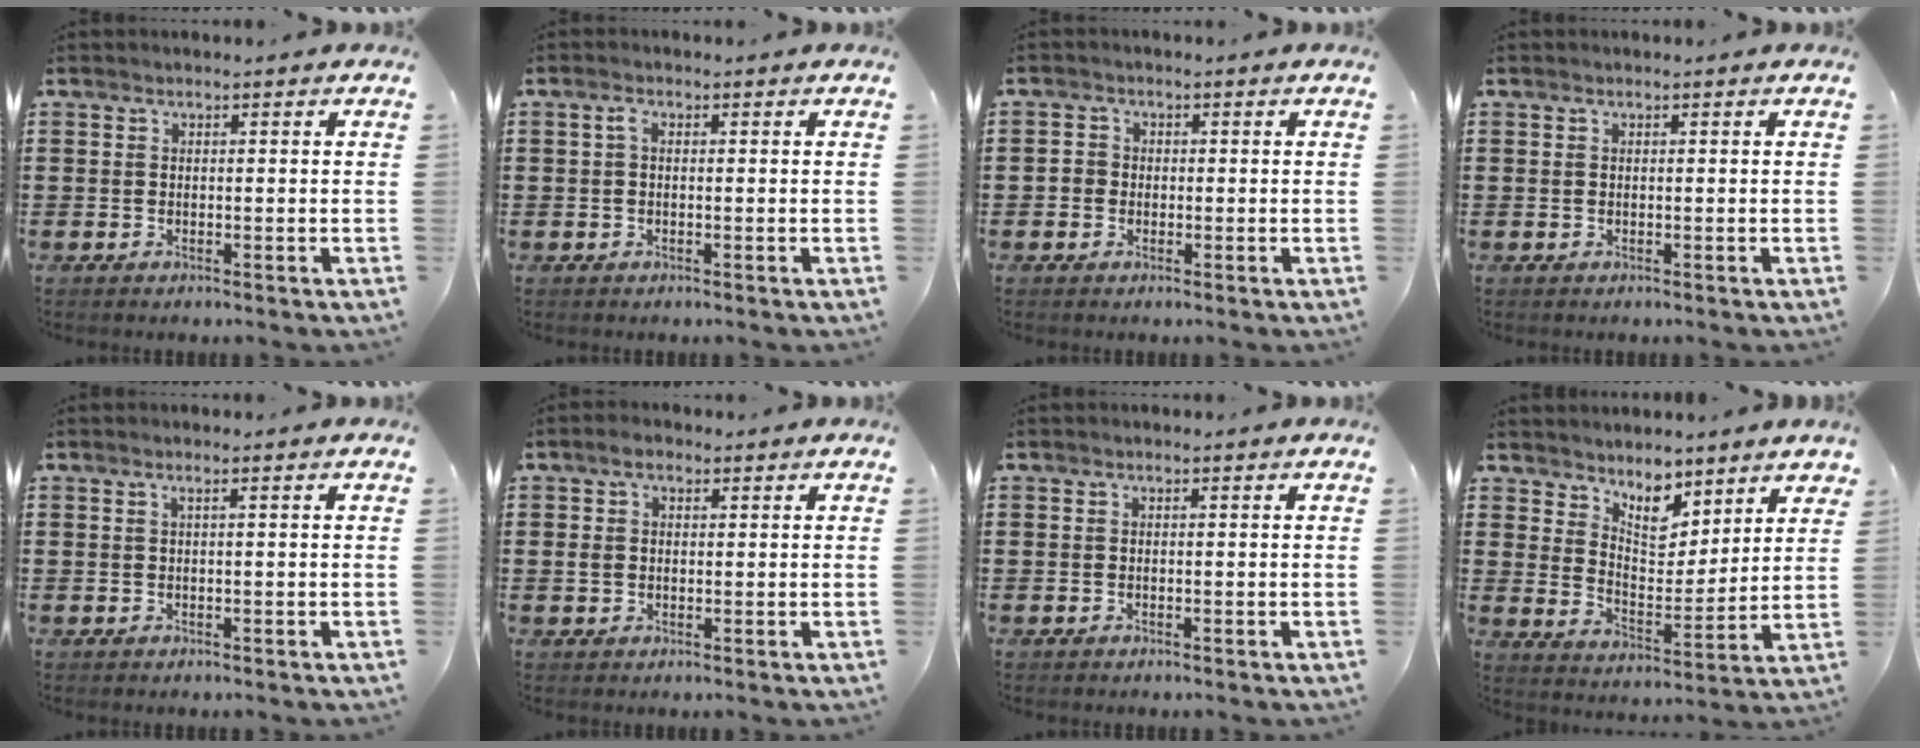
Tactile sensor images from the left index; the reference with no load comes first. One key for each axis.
{"total": 1.7, "fx": 0.1, "fy": 0.7, "fz": 1.5, "tx": -0.039, "ty": 0.000, "tz": -0.002}
{"total": 1.4, "fx": -0.2, "fy": 1.3, "fz": 0.4, "tx": -0.012, "ty": 0.006, "tz": -0.005}
{"total": 0.0}
{"total": 0.9, "fx": 0.2, "fy": -0.2, "fz": 0.8, "tx": -0.012, "ty": -0.001, "tz": 0.004}
{"total": 2.9, "fx": 0.9, "fy": 2.0, "fz": 1.8, "tx": -0.041, "ty": 0.011, "tz": 0.014}
{"total": 0.0}
{"total": 6.4, "fx": 5.6, "fy": 2.5, "fz": 1.7, "tx": -0.042, "ty": -0.027, "tz": 0.098}